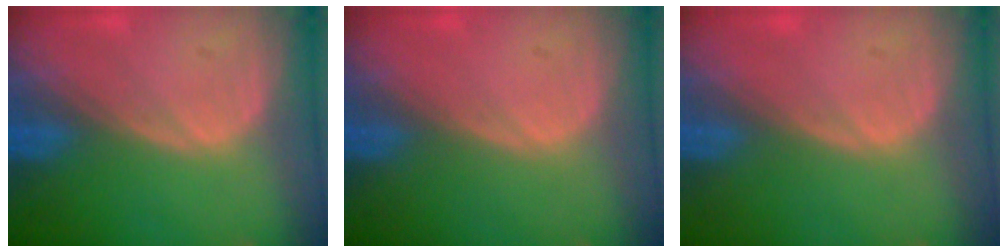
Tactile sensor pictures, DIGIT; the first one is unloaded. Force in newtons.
{"total": 0.0}
{"total": 0.0}